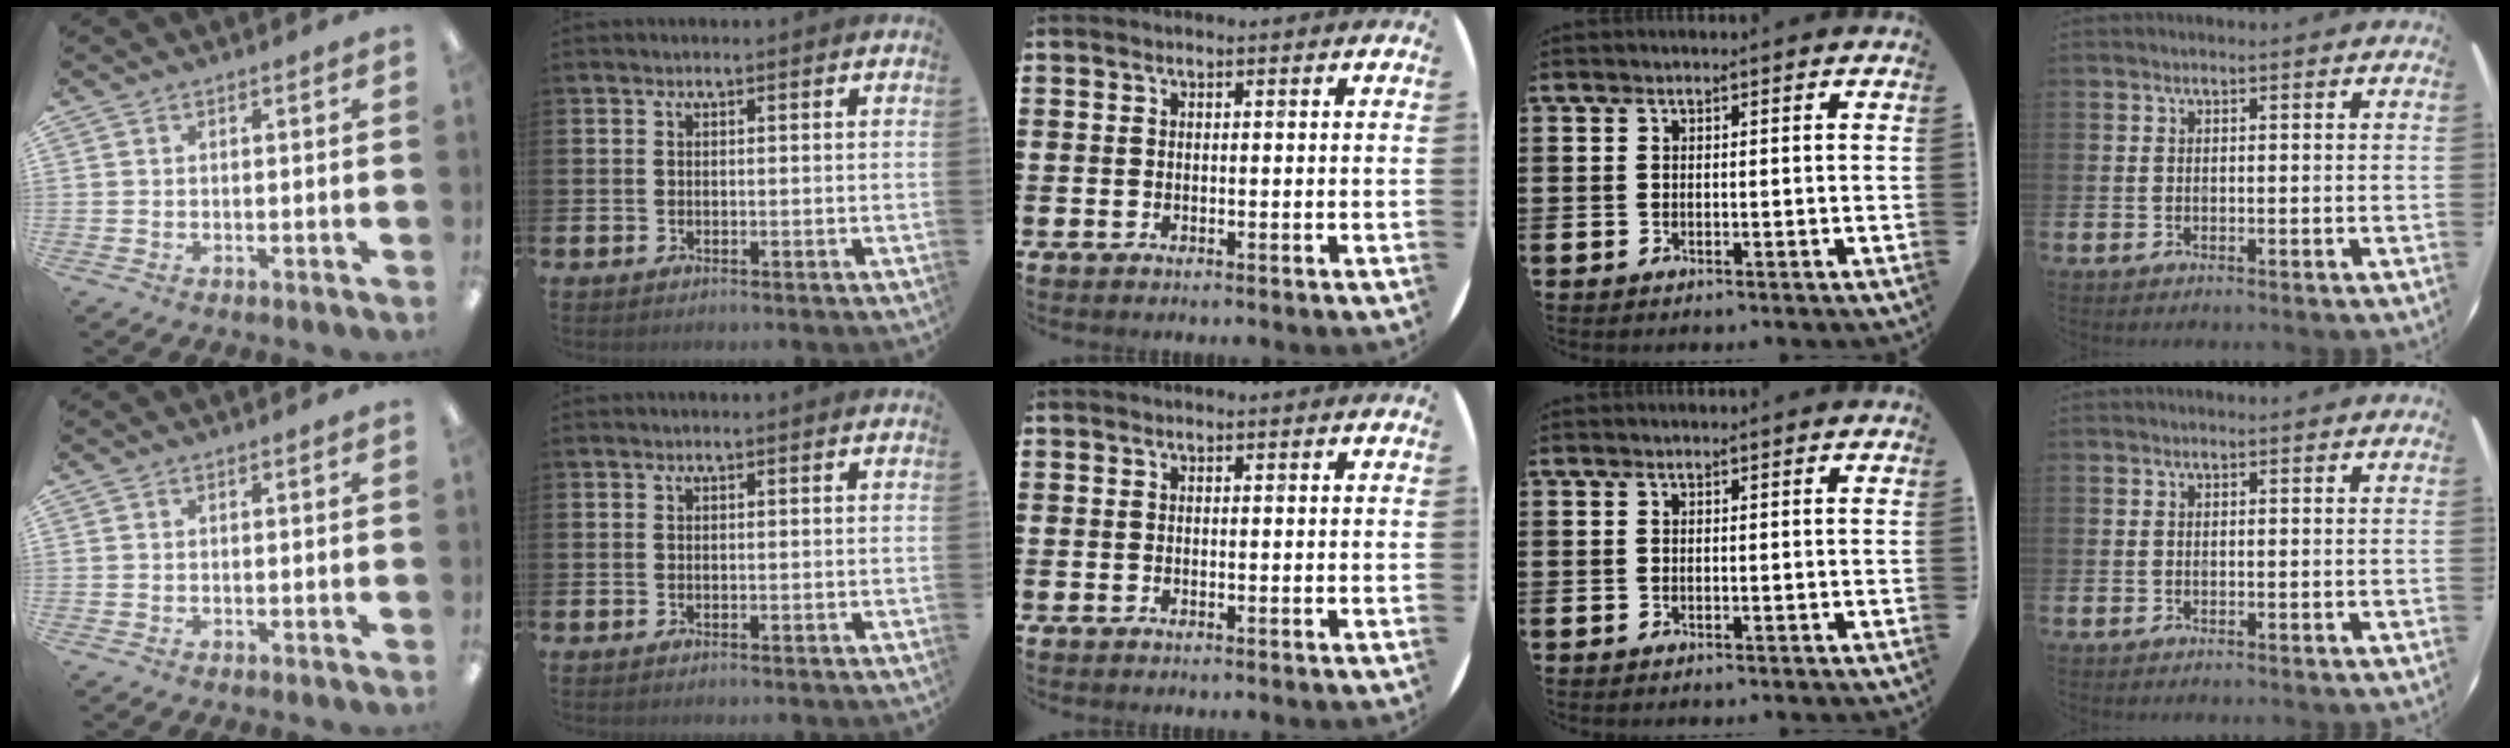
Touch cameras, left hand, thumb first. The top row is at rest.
{}